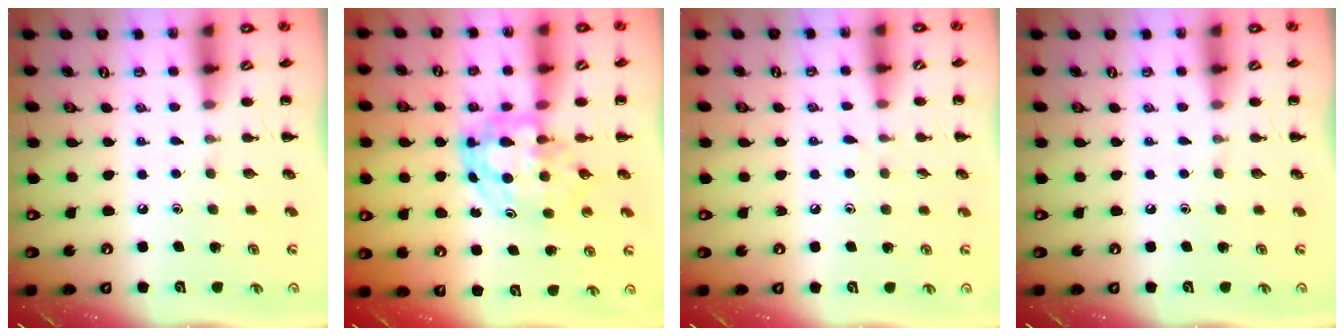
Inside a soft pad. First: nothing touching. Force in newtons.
{"total": 5.0, "press": 4.9, "slide": 1.2}
{"total": 4.9, "press": 4.5, "slide": 1.9}
{"total": 0.0}